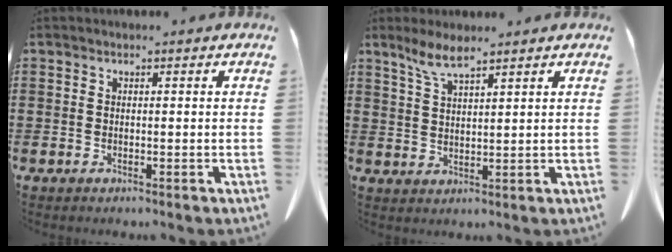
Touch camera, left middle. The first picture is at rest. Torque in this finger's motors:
{"motor_torque": [1.66, 0.47, 0.13, 0.06]}